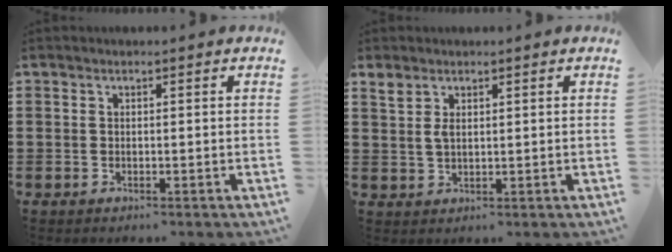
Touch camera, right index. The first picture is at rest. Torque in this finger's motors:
{"motor_torque": [0.02, 0.01, 0.08, 0.06]}